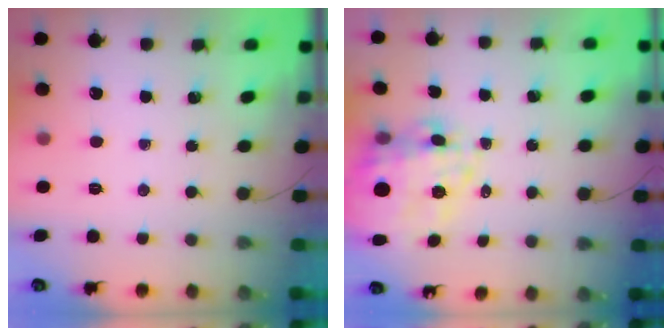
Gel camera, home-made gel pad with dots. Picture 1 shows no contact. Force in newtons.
{"total": 14.0, "press": 13.4, "slide": 4.1}